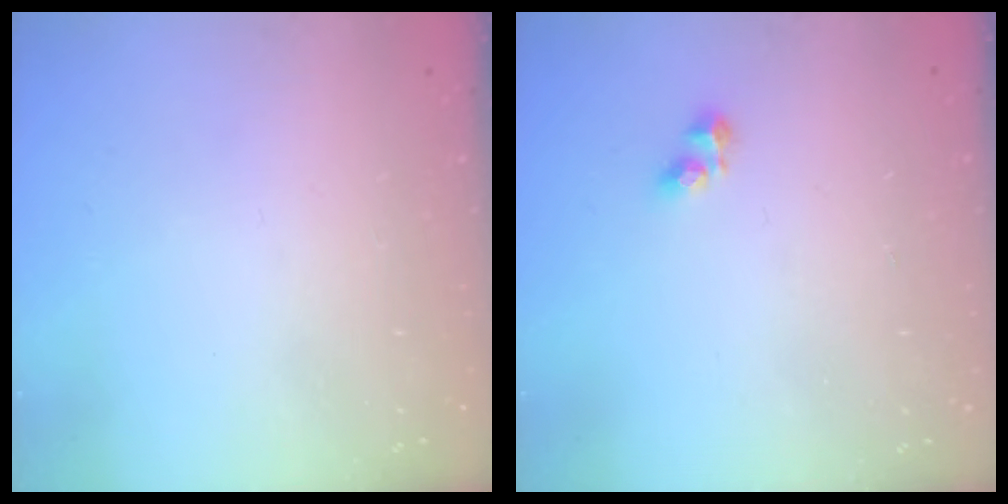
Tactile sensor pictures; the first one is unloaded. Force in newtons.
{"total": 2.7, "press": 2.6, "slide": 0.3}